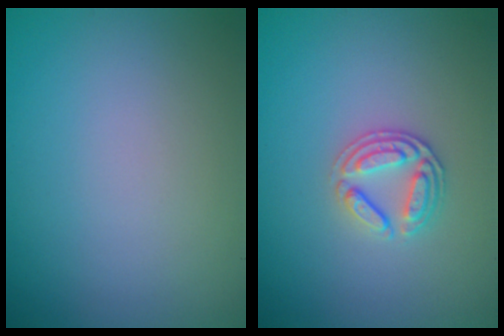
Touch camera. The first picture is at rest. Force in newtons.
{"total": 2.6, "press": 2.5, "slide": 0.7}